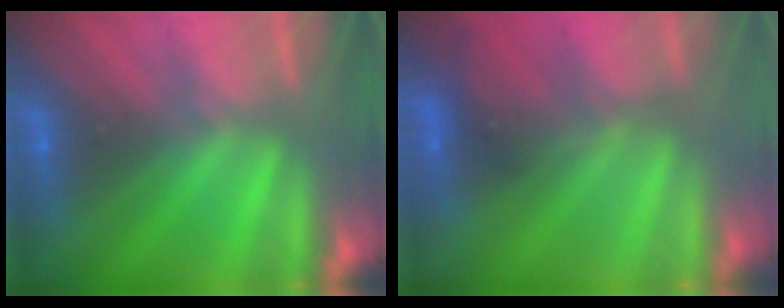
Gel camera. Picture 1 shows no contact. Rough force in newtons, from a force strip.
{"total": 4.6}